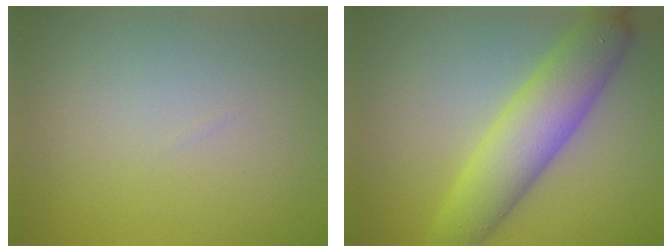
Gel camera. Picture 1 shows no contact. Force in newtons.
{"total": 6.5, "press": 6.5, "slide": 0.3}